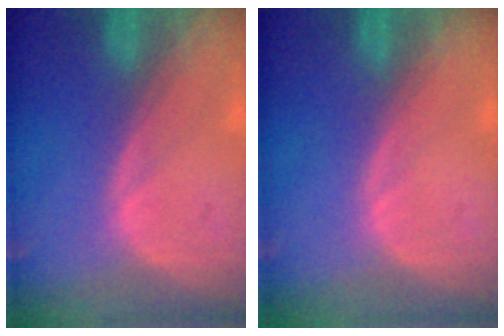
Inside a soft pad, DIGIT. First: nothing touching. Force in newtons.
{"total": 0.0}